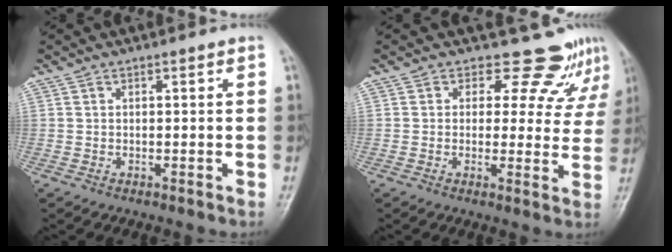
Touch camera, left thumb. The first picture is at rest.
{"total": 9.1, "force": [7.9, 4.5, 0.9], "torque": [0.040, -0.048, 0.078]}